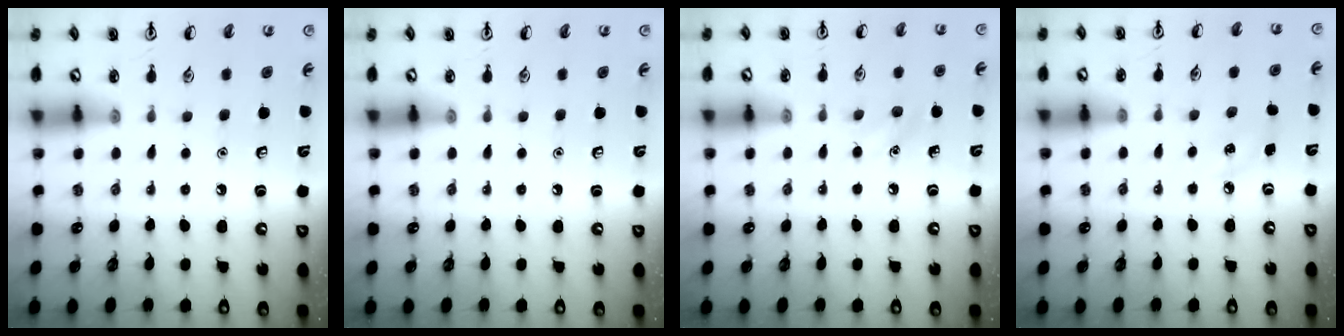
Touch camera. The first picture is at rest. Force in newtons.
{"total": 0.0}
{"total": 6.5, "press": 6.2, "slide": 1.9}
{"total": 5.1, "press": 4.8, "slide": 1.6}